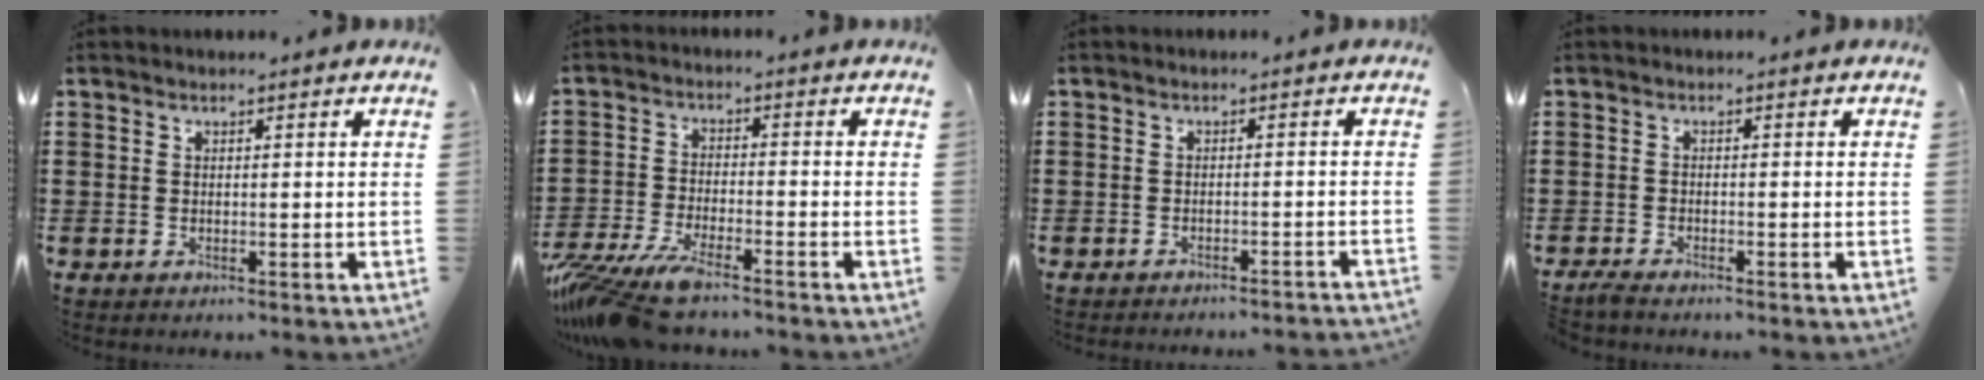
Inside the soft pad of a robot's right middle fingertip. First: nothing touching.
{"total": 8.0, "force": [-6.8, 1.3, 4.0], "torque": [-0.102, -0.007, -0.135]}
{"total": 1.5, "force": [-1.4, -0.3, 0.2], "torque": [-0.005, 0.004, -0.029]}
{"total": 1.4, "force": [-1.3, 0.0, 0.7], "torque": [-0.020, -0.004, -0.026]}